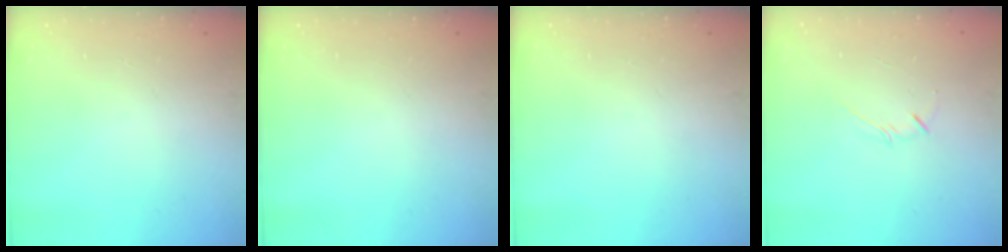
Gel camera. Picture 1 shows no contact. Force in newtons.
{"total": 0.0}
{"total": 0.0}
{"total": 2.5, "press": 2.4, "slide": 0.5}